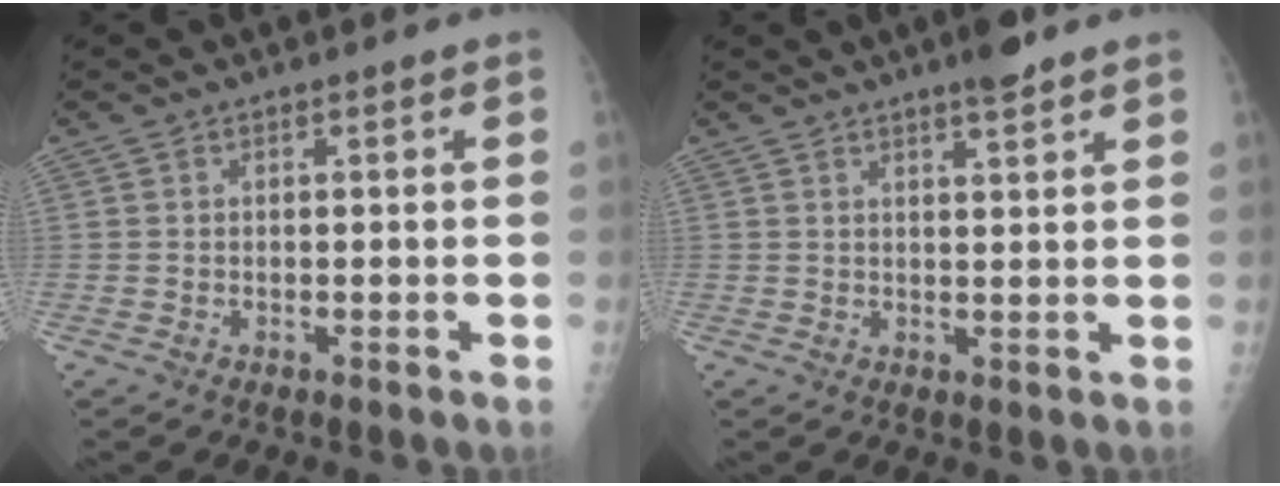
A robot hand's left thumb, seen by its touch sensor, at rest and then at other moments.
{"total": 4.0, "force": [3.0, 0.5, 2.7], "torque": [-0.037, -0.015, 0.046]}